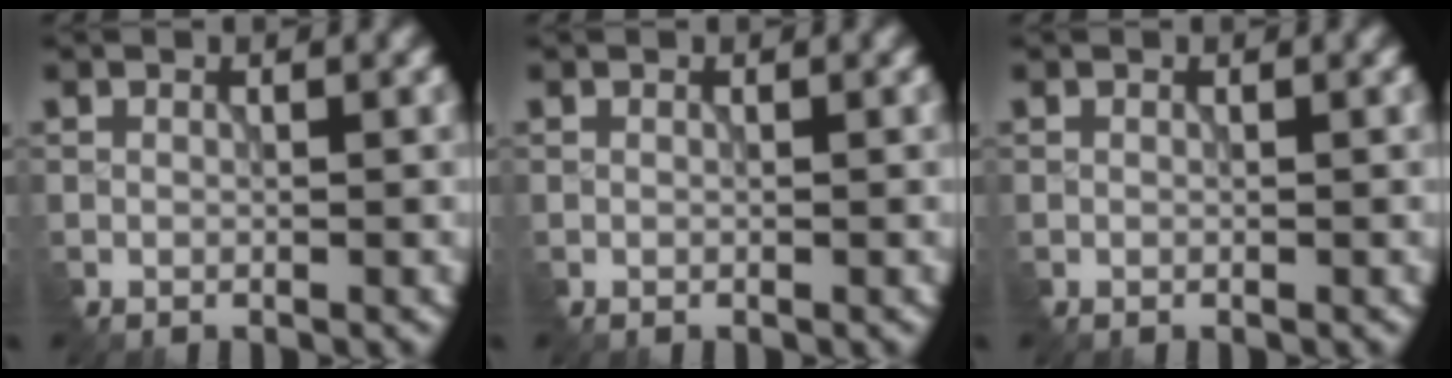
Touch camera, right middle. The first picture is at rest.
{"total": 0.0}
{"total": 0.0}